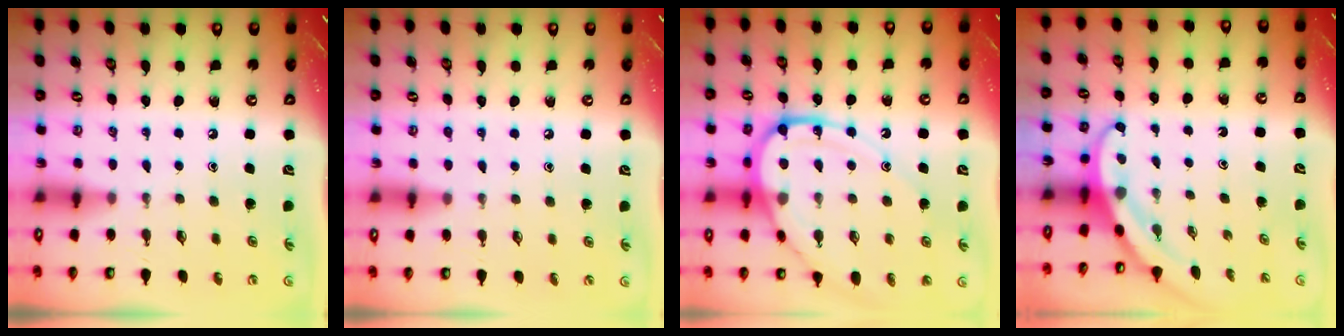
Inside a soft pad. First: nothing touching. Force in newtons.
{"total": 3.4, "press": 3.4, "slide": 0.5}
{"total": 15.1, "press": 15.0, "slide": 1.5}
{"total": 3.7, "press": 3.7, "slide": 0.4}